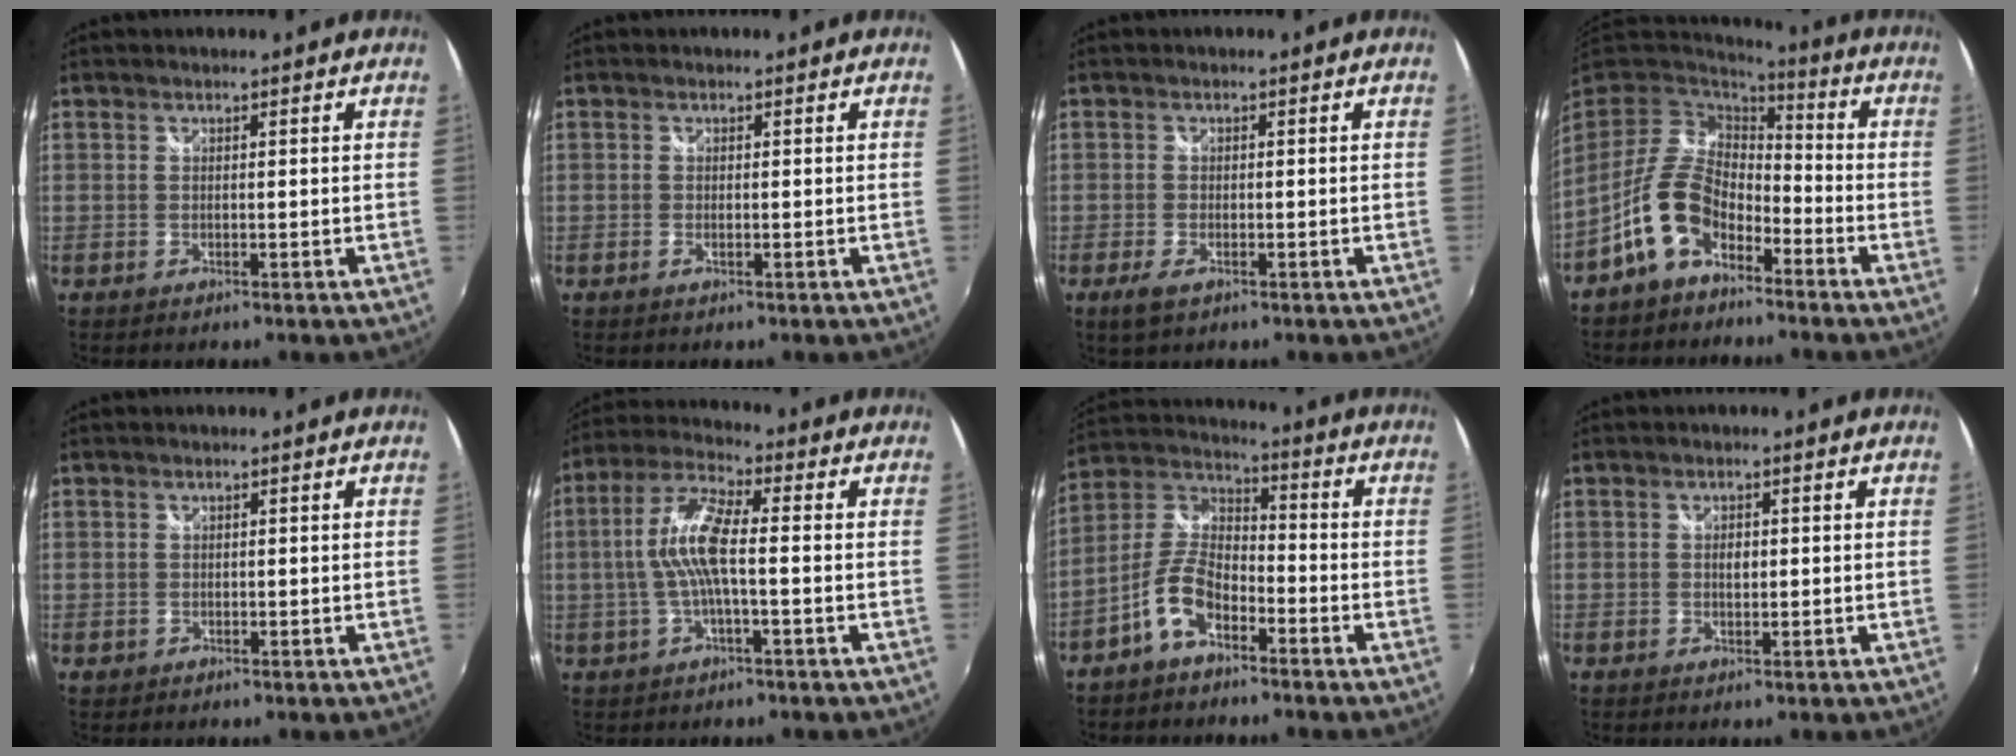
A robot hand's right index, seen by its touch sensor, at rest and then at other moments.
{"total": 0.6, "force": [-0.3, 0.3, 0.5], "torque": [-0.011, -0.003, -0.005]}
{"total": 3.1, "force": [-1.8, 1.3, 2.1], "torque": [-0.046, -0.008, -0.032]}
{"total": 11.7, "force": [-6.6, 7.0, 6.6], "torque": [-0.135, 0.015, -0.120]}
{"total": 1.0, "force": [0.0, 1.0, 0.1], "torque": [0.001, 0.001, 0.000]}
{"total": 9.5, "force": [-0.5, 2.0, 9.3], "torque": [-0.191, 0.010, -0.009]}
{"total": 9.1, "force": [-5.3, 4.3, 6.0], "torque": [-0.137, 0.016, -0.104]}
{"total": 1.4, "force": [0.0, 0.9, 1.1], "torque": [-0.017, 0.002, -0.001]}